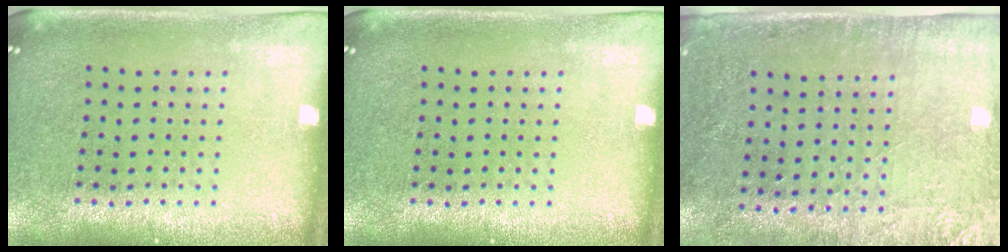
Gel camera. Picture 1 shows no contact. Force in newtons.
{"total": 0.0}
{"total": 2.8, "press": 2.3, "slide": 1.6}